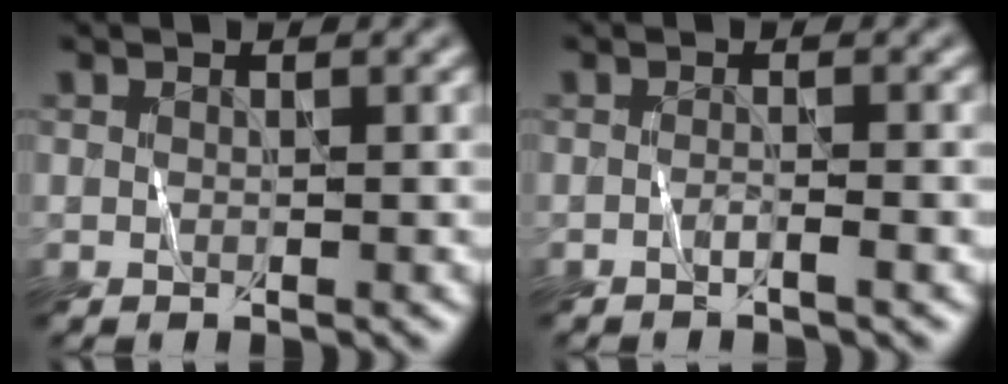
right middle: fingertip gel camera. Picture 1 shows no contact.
{"total": 1.3, "force": [-0.7, 0.2, 1.1], "torque": [-0.011, 0.003, -0.016]}